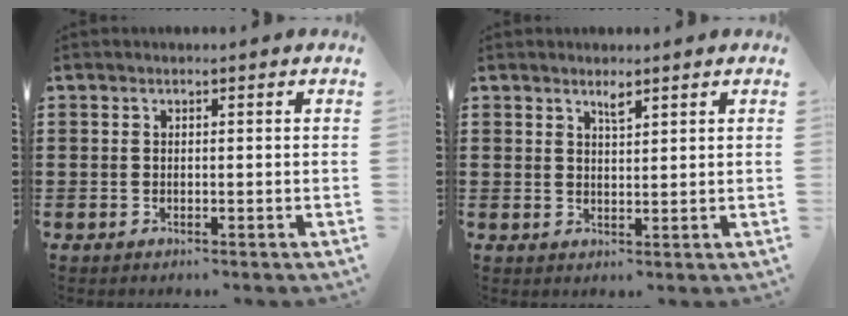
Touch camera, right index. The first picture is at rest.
{"total": 1.8, "force": [1.4, 0.4, 1.1], "torque": [-0.023, 0.001, 0.025]}